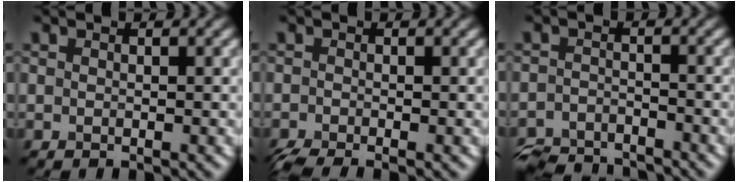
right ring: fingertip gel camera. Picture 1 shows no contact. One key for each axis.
{"total": 2.7, "fx": -2.2, "fy": 0.4, "fz": 1.5, "tx": -0.027, "ty": -0.012, "tz": -0.046}
{"total": 5.7, "fx": -5.4, "fy": 1.3, "fz": 1.2, "tx": -0.021, "ty": -0.016, "tz": -0.102}